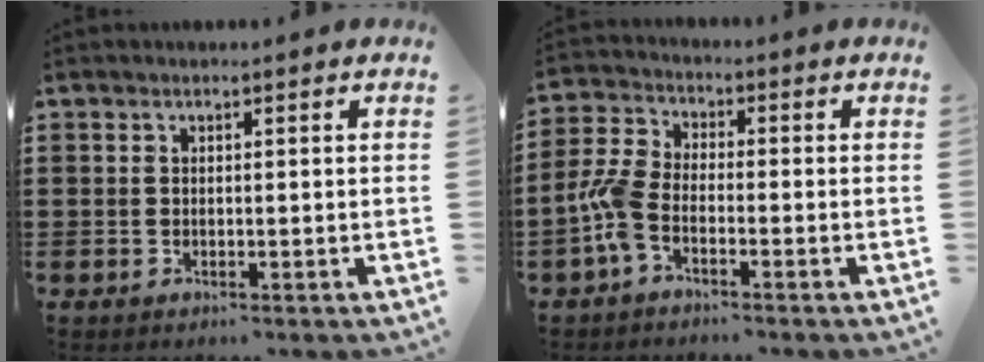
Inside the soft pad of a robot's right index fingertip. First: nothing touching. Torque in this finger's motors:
{"motor_torque": [1.19, -0.95, 0.62, 0.21]}